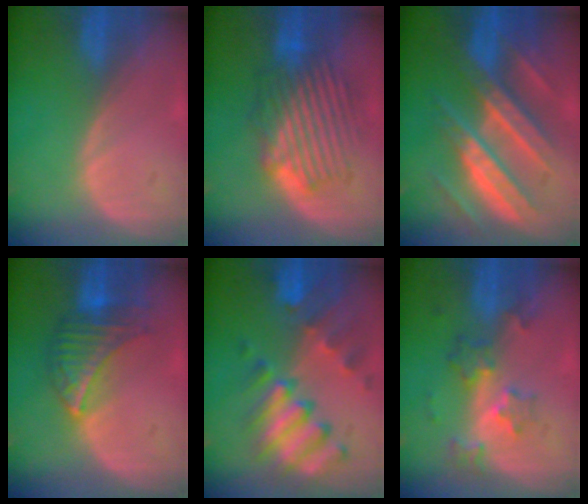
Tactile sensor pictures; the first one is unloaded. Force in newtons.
{"total": 8.8, "press": 8.4, "slide": 2.6}
{"total": 10.8, "press": 10.7, "slide": 1.1}
{"total": 6.8, "press": 6.7, "slide": 1.4}
{"total": 10.2, "press": 8.9, "slide": 5.0}
{"total": 6.1, "press": 5.4, "slide": 2.9}